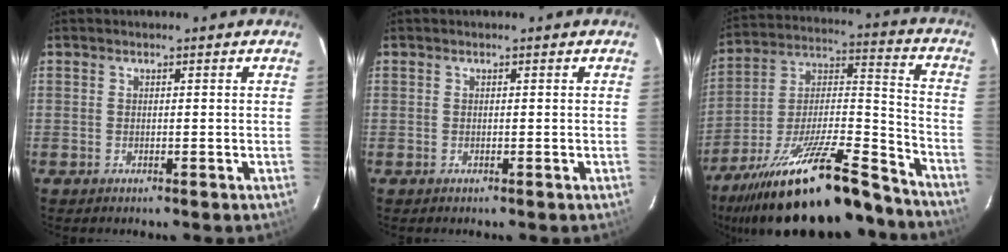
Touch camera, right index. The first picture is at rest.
{"total": 0.0}
{"total": 27.8, "force": [-21.6, 6.6, 16.2], "torque": [-0.270, -0.008, -0.329]}